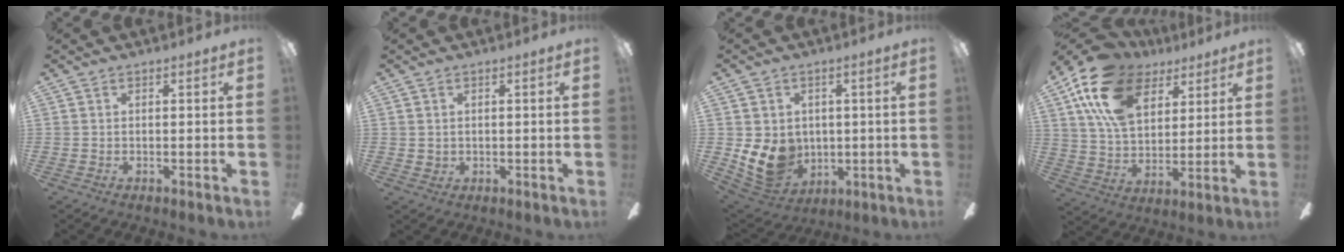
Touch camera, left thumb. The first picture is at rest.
{"total": 1.6, "force": [1.0, 1.2, 0.1], "torque": [-0.004, 0.003, 0.018]}
{"total": 11.1, "force": [-0.4, 9.7, 5.5], "torque": [-0.121, -0.007, -0.002]}
{"total": 19.6, "force": [10.5, 12.2, 11.2], "torque": [-0.225, -0.029, 0.193]}